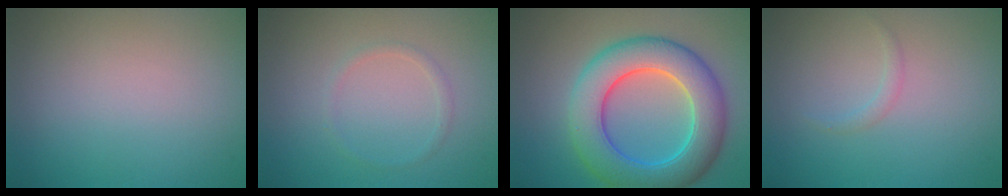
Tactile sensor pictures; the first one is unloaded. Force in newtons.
{"total": 0.9, "press": 0.9, "slide": 0.1}
{"total": 8.7, "press": 8.7, "slide": 0.3}
{"total": 0.7, "press": 0.7, "slide": 0.0}